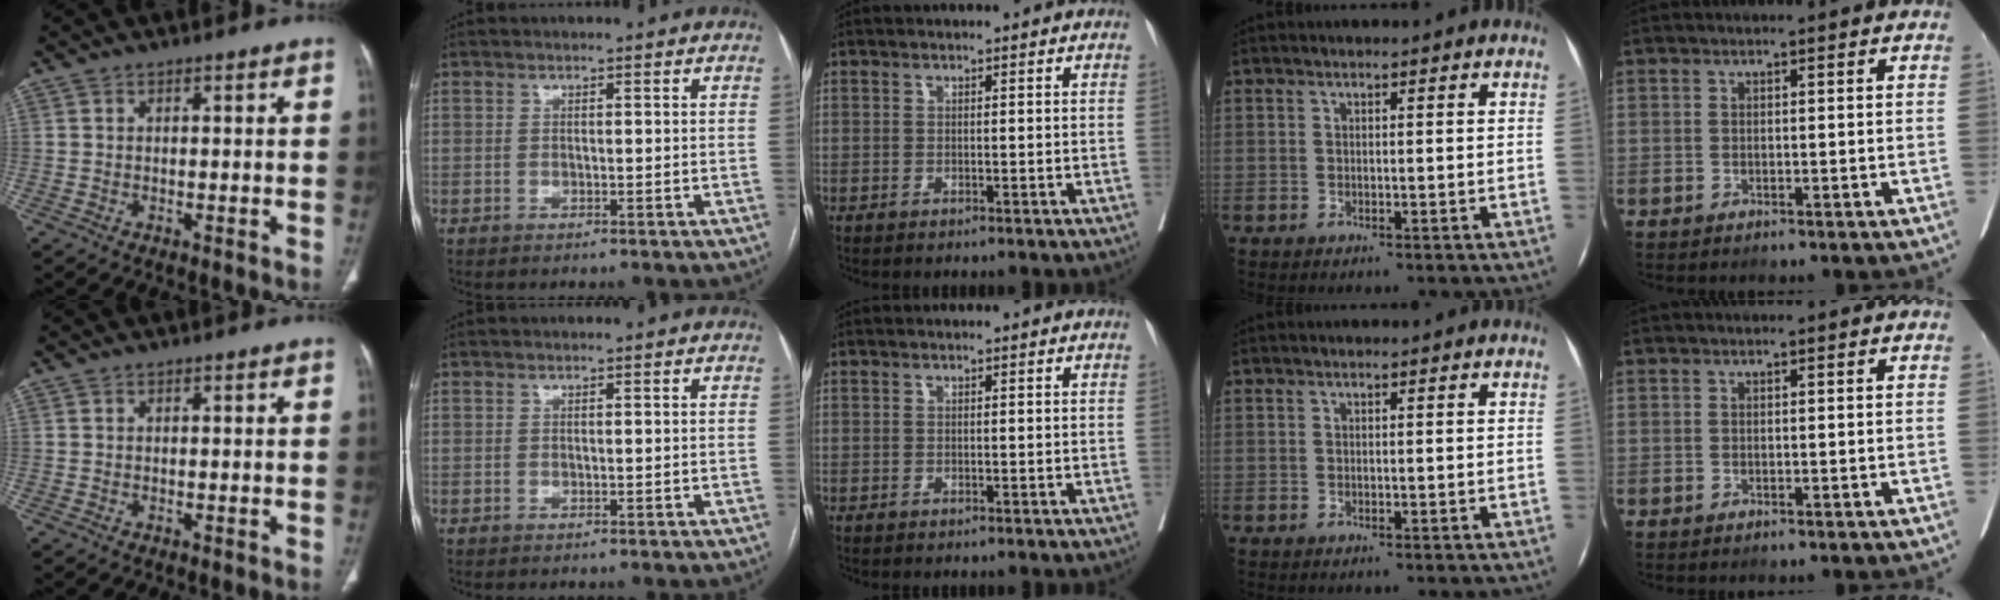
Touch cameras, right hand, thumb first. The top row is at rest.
{}